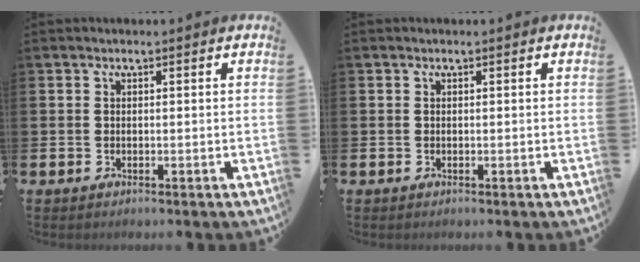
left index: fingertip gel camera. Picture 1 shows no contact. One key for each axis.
{"total": 0.0}